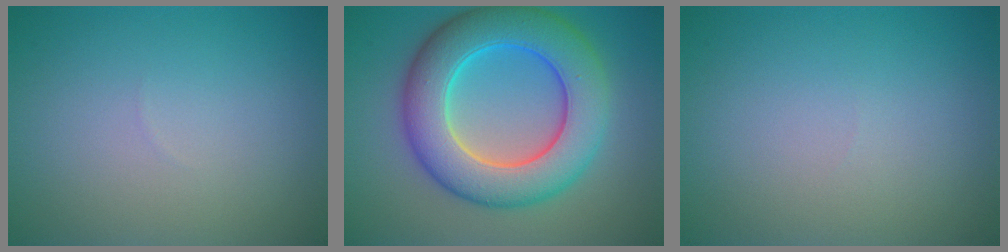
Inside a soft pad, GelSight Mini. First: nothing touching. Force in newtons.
{"total": 9.9, "press": 9.8, "slide": 0.3}
{"total": 0.0}